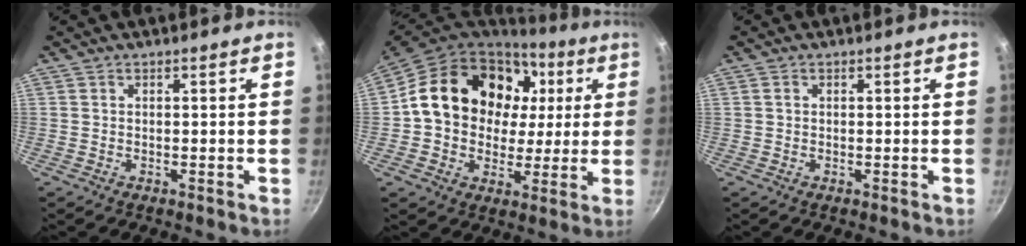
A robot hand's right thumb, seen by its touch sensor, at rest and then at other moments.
{"total": 22.0, "force": [5.0, 17.5, 12.4], "torque": [-0.190, 0.026, 0.082]}
{"total": 0.7, "force": [0.1, 0.6, 0.3], "torque": [-0.004, 0.004, 0.002]}